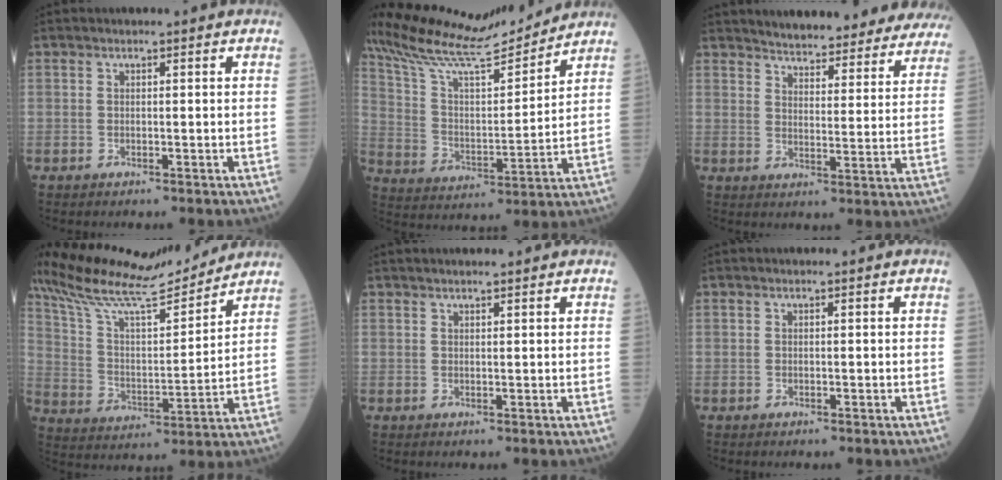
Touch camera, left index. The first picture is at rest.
{"total": 17.1, "force": [15.7, 1.6, 6.6], "torque": [-0.135, 0.008, 0.274]}
{"total": 25.1, "force": [23.2, 5.1, 8.1], "torque": [-0.103, -0.057, 0.273]}
{"total": 18.0, "force": [16.3, 2.0, 7.5], "torque": [-0.153, 0.012, 0.283]}
{"total": 3.0, "force": [2.5, 0.6, 1.4], "torque": [-0.019, 0.014, 0.040]}
{"total": 0.0}